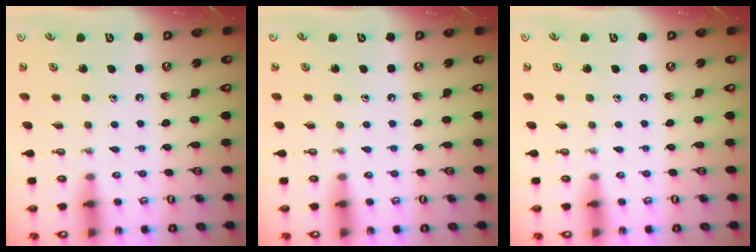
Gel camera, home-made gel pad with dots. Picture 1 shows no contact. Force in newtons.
{"total": 0.0}
{"total": 0.0}